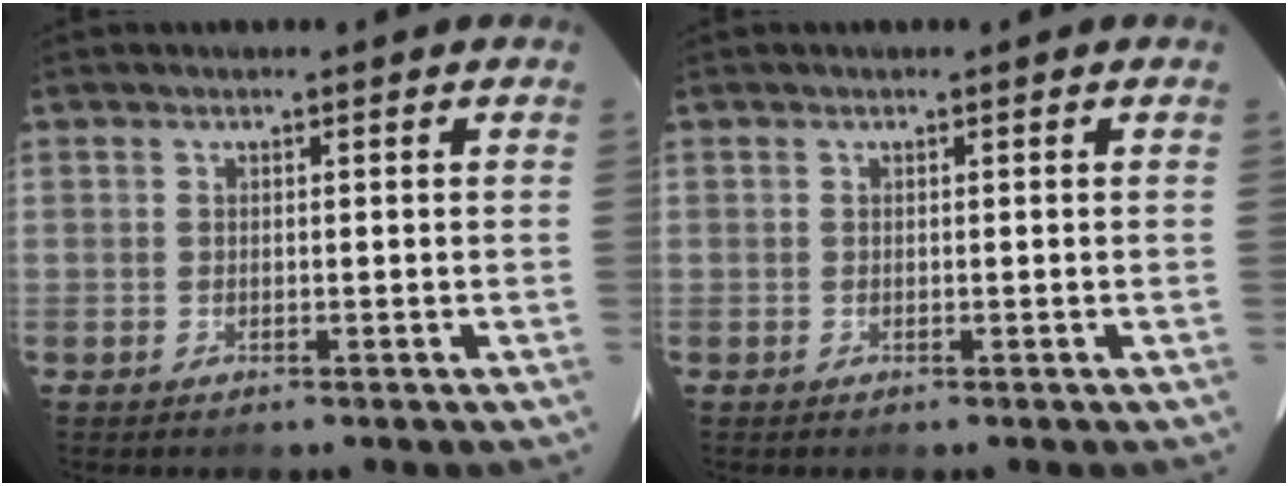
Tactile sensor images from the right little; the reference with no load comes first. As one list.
[{"total": 0.0}]